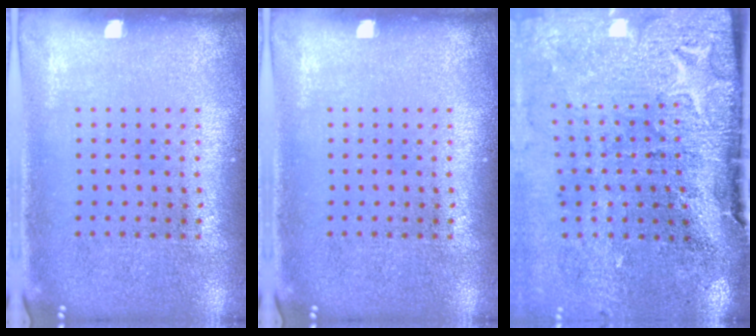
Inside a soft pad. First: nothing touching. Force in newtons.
{"total": 0.0}
{"total": 4.8, "press": 3.8, "slide": 2.9}